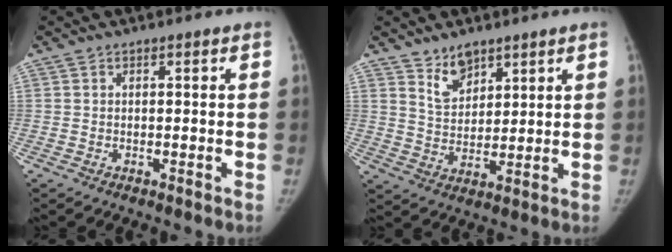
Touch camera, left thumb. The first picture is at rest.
{"total": 6.0, "force": [4.3, 3.3, 2.6], "torque": [-0.020, -0.038, 0.086]}